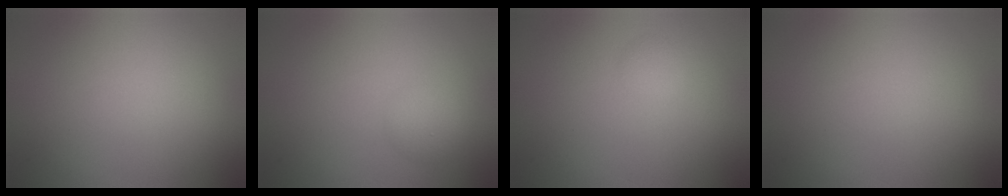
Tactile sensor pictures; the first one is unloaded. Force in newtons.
{"total": 1.6, "press": 1.6, "slide": 0.1}
{"total": 1.1, "press": 1.1, "slide": 0.0}
{"total": 0.0}